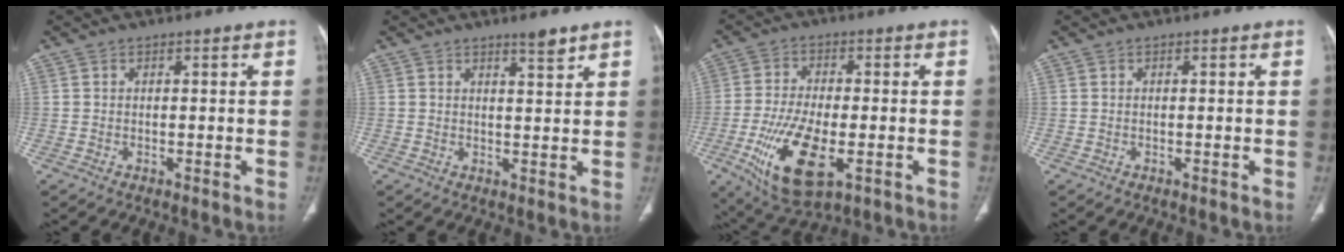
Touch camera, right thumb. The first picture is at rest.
{"total": 2.9, "force": [2.3, 0.2, 1.7], "torque": [-0.019, -0.021, 0.035]}
{"total": 14.2, "force": [-4.7, 6.1, 12.0], "torque": [-0.232, -0.007, -0.075]}
{"total": 0.0}